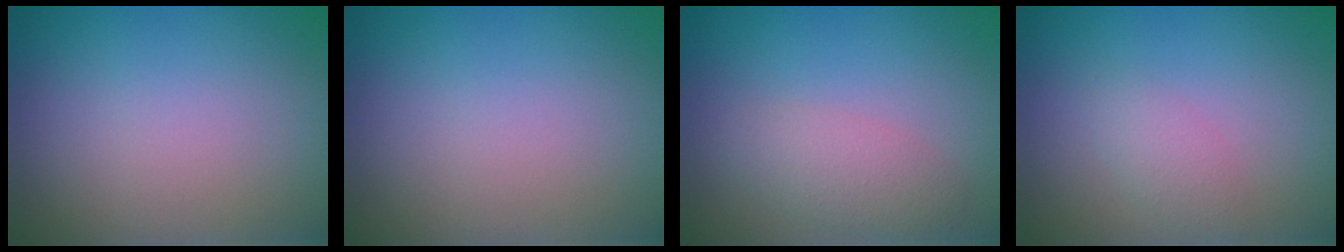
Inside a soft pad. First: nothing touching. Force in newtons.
{"total": 0.0}
{"total": 2.5, "press": 2.5, "slide": 0.1}
{"total": 1.6, "press": 1.6, "slide": 0.0}